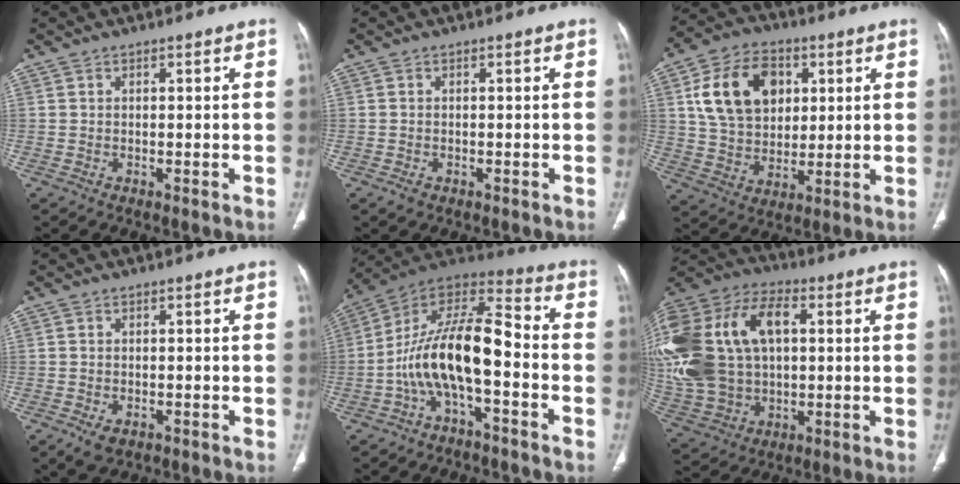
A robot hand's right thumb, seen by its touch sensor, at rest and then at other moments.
{"total": 1.3, "force": [-0.6, 0.9, 0.7], "torque": [-0.017, 0.000, -0.008]}
{"total": 16.2, "force": [4.7, 11.8, 10.1], "torque": [-0.147, -0.001, 0.086]}
{"total": 3.1, "force": [-1.4, 1.9, 2.0], "torque": [-0.038, -0.001, -0.014]}
{"total": 16.3, "force": [-4.2, 6.4, 14.4], "torque": [-0.260, 0.072, -0.080]}
{"total": 29.0, "force": [4.2, 18.8, 21.7], "torque": [-0.488, 0.035, 0.090]}